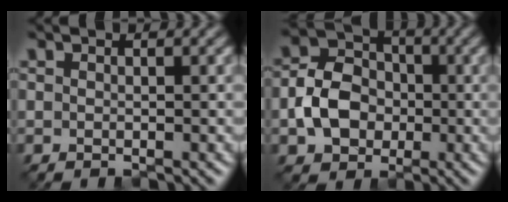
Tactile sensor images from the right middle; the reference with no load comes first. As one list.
[{"total": 5.3, "force": [-1.5, 4.2, 2.8], "torque": [-0.054, 0.005, -0.035]}]